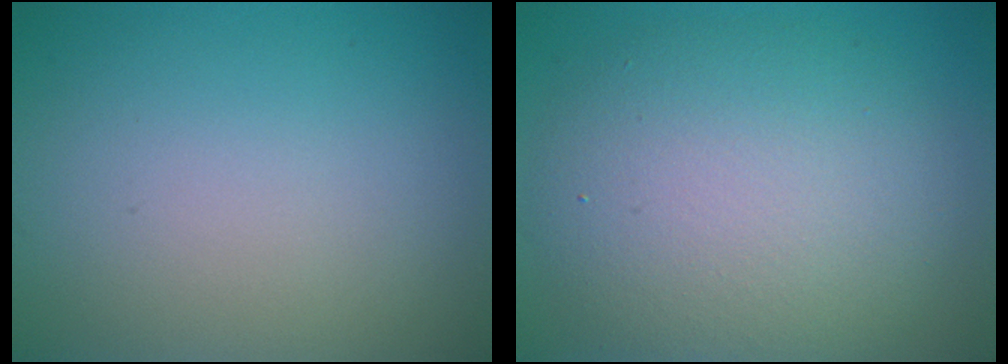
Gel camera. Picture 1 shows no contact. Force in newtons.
{"total": 8.6, "press": 8.6, "slide": 0.3}